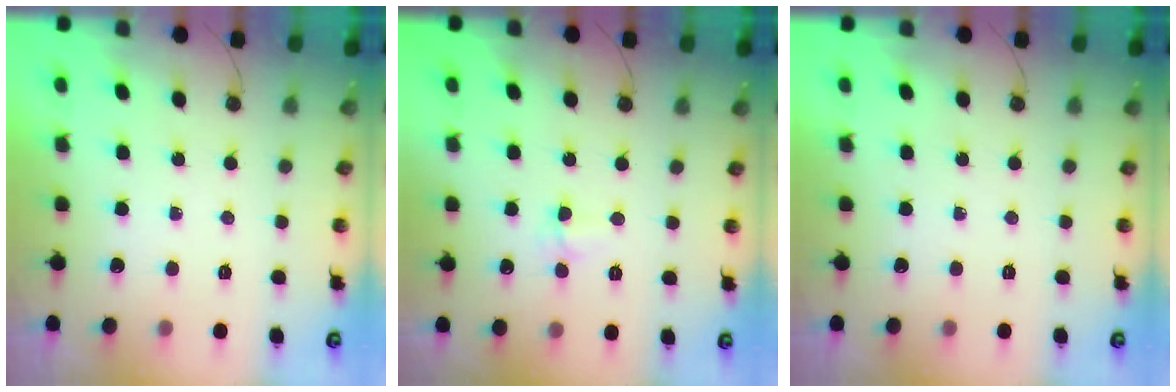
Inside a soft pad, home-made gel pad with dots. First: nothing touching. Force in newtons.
{"total": 3.7, "press": 2.0, "slide": 3.1}
{"total": 0.0}